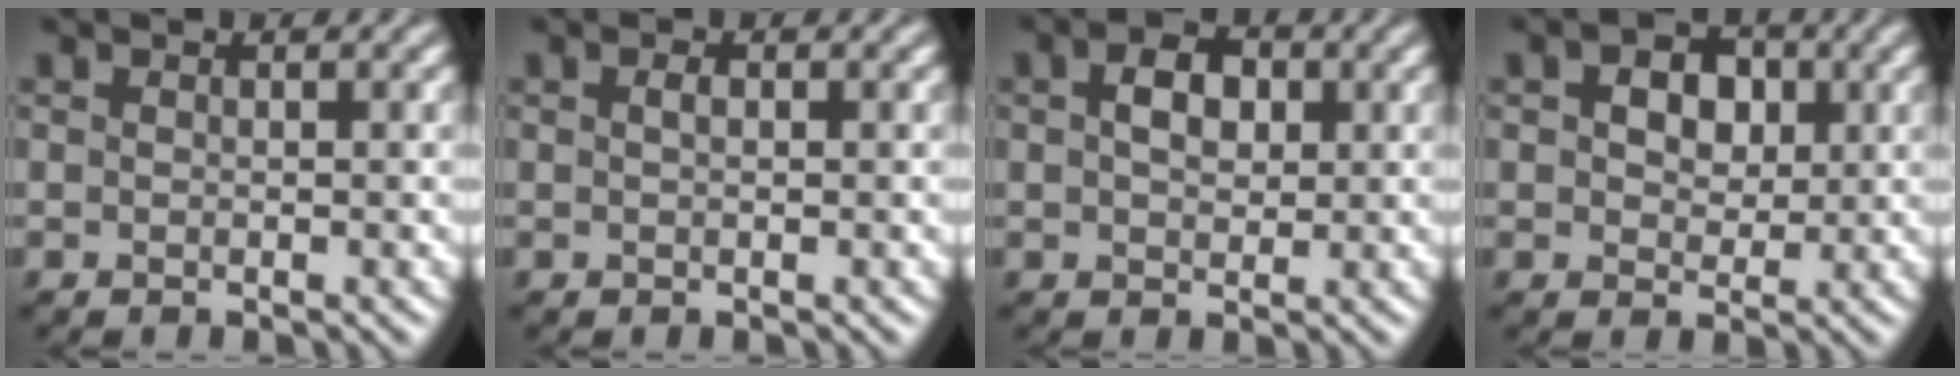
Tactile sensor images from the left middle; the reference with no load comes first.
{"total": 0.7, "force": [0.2, 0.3, 0.6], "torque": [-0.012, 0.002, 0.002]}
{"total": 3.3, "force": [0.8, 2.2, 2.4], "torque": [-0.045, 0.005, 0.011]}
{"total": 4.5, "force": [1.3, 3.1, 3.0], "torque": [-0.042, 0.007, 0.006]}